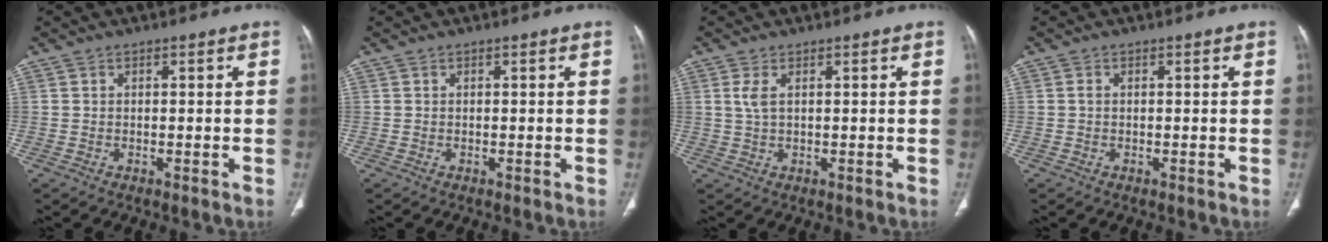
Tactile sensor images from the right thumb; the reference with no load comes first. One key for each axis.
{"total": 0.0}
{"total": 2.6, "fx": 0.8, "fy": 1.1, "fz": 2.2, "tx": -0.058, "ty": 0.004, "tz": 0.023}
{"total": 0.5, "fx": -0.1, "fy": 0.4, "fz": 0.4, "tx": -0.009, "ty": 0.001, "tz": -0.004}